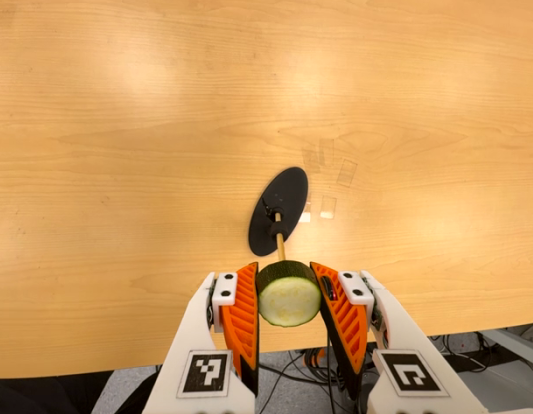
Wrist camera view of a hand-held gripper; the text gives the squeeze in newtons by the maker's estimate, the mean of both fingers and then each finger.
{"total": 11.0, "left": 9.7, "right": 12.3}